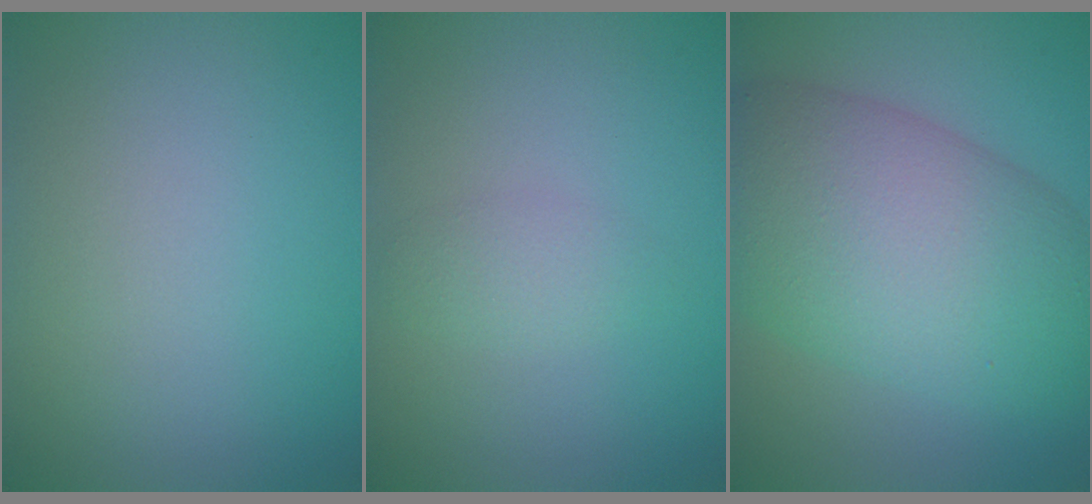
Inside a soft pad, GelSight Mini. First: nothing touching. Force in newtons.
{"total": 1.5, "press": 1.5, "slide": 0.0}
{"total": 11.8, "press": 11.8, "slide": 0.4}